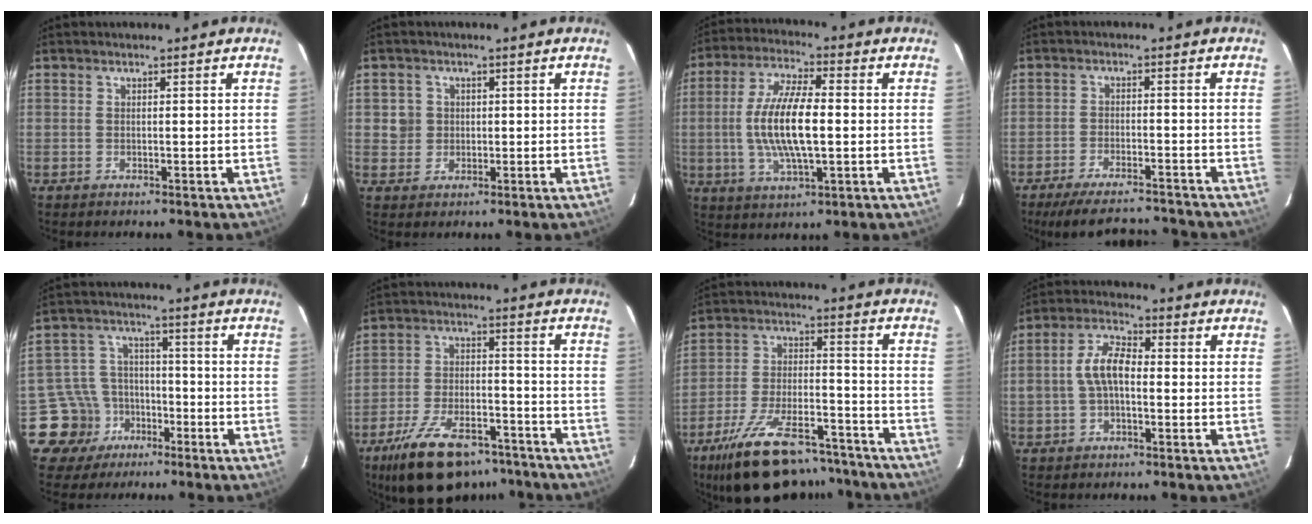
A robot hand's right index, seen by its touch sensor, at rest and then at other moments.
{"total": 3.4, "force": [0.3, 3.3, 0.2], "torque": [0.005, 0.017, 0.008]}
{"total": 12.8, "force": [-0.8, 3.9, 12.2], "torque": [-0.246, 0.001, -0.014]}
{"total": 13.6, "force": [-12.1, 3.3, 5.2], "torque": [-0.116, -0.009, -0.177]}
{"total": 9.2, "force": [-5.0, 7.6, 0.3], "torque": [-0.035, 0.031, -0.075]}
{"total": 18.4, "force": [-13.4, 8.2, 9.6], "torque": [-0.195, -0.010, -0.204]}
{"total": 22.1, "force": [-17.4, 8.4, 10.8], "torque": [-0.207, -0.008, -0.256]}
{"total": 6.8, "force": [-0.7, 3.6, 5.8], "torque": [-0.117, 0.018, -0.013]}